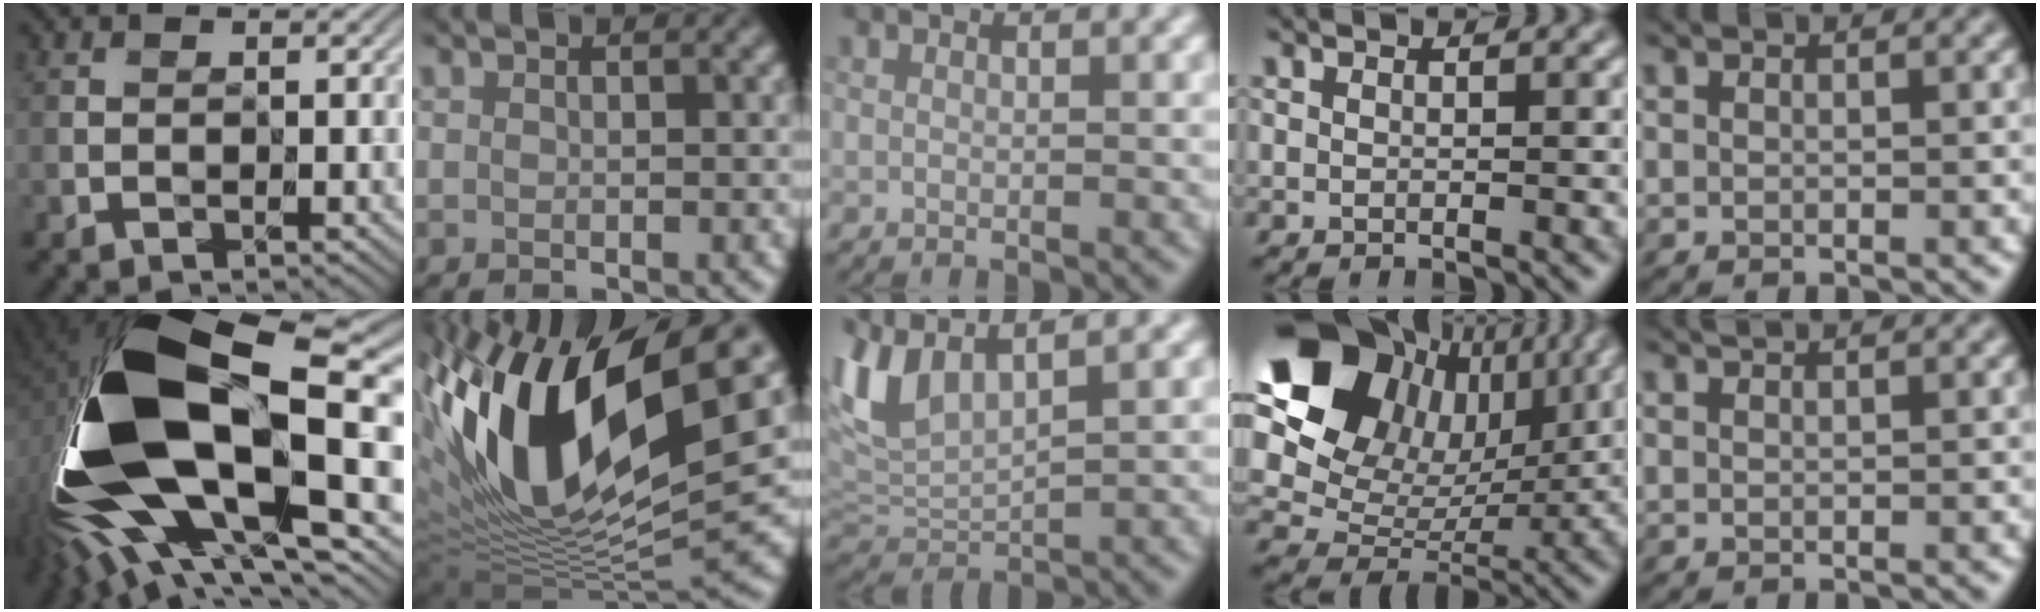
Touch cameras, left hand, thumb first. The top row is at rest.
{"thumb": {"total": 21.9, "force": [-1.4, 11.5, 18.6], "torque": [-0.417, -0.053, -0.015]}, "index": {"total": 15.8, "force": [4.5, 6.6, 13.7], "torque": [-0.277, 0.010, 0.098]}, "middle": {"total": 4.8, "force": [1.8, 2.0, 3.9], "torque": [-0.115, 0.014, 0.046]}, "ring": {"total": 12.6, "force": [5.4, 9.4, 6.5], "torque": [-0.153, 0.032, 0.103]}, "little": {"total": 1.0, "force": [1.0, 0.0, 0.3], "torque": [0.002, 0.007, 0.012]}}